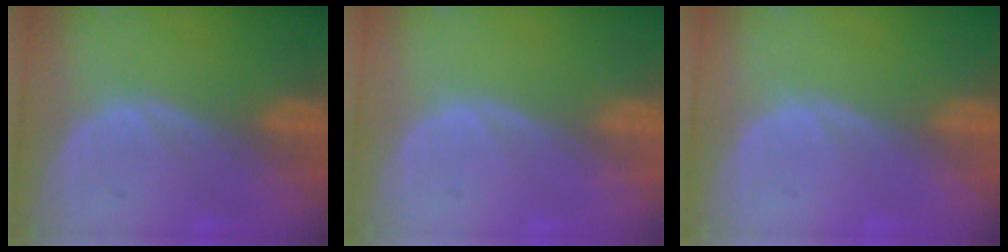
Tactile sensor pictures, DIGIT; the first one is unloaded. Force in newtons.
{"total": 0.0}
{"total": 0.0}